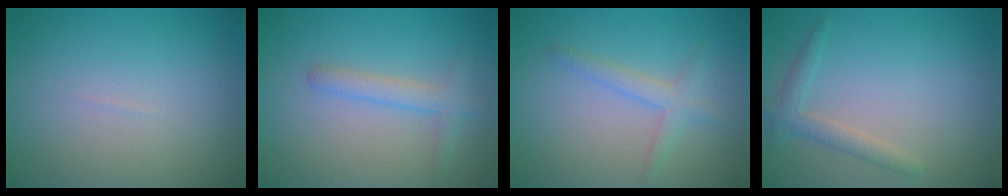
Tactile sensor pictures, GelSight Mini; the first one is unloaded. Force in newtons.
{"total": 2.1, "press": 2.1, "slide": 0.1}
{"total": 2.0, "press": 2.0, "slide": 0.1}
{"total": 1.9, "press": 1.9, "slide": 0.1}